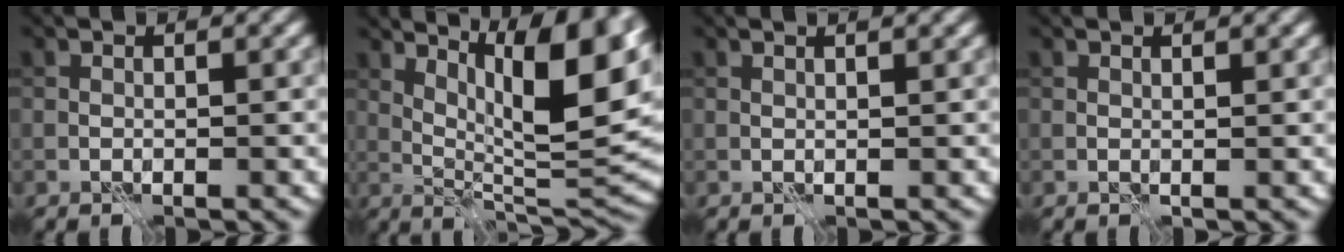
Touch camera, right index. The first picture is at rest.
{"total": 12.1, "force": [5.4, 3.2, 10.4], "torque": [-0.161, 0.001, 0.099]}
{"total": 2.2, "force": [1.4, 0.8, 1.5], "torque": [-0.008, 0.003, -0.003]}
{"total": 0.7, "force": [0.5, 0.1, 0.5], "torque": [-0.010, 0.002, 0.007]}